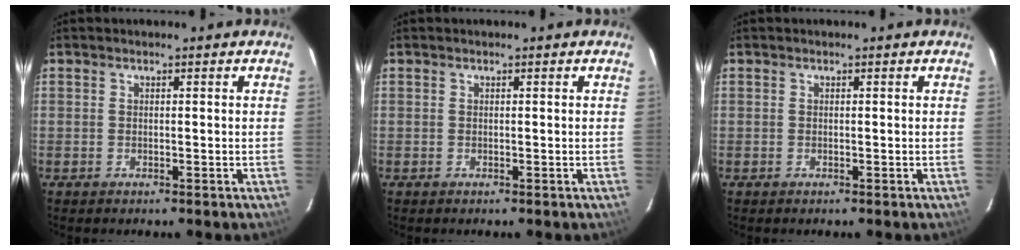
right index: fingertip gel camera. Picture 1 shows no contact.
{"total": 0.0}
{"total": 0.0}